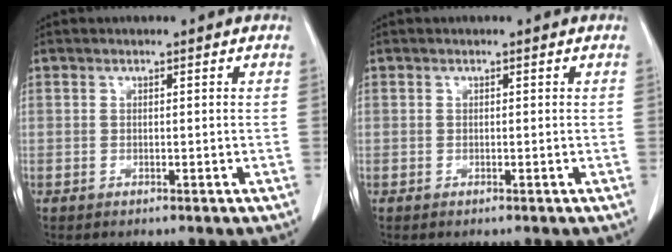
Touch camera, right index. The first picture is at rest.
{"total": 0.0}